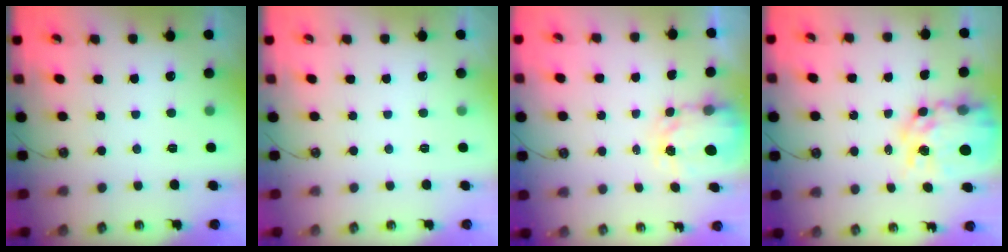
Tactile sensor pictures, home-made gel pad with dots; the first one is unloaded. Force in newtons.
{"total": 0.0}
{"total": 4.0, "press": 3.9, "slide": 0.5}
{"total": 13.7, "press": 13.7, "slide": 1.1}